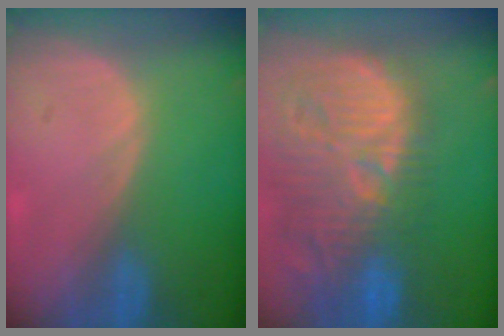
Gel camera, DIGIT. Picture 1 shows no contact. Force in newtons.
{"total": 14.8, "press": 13.1, "slide": 6.9}